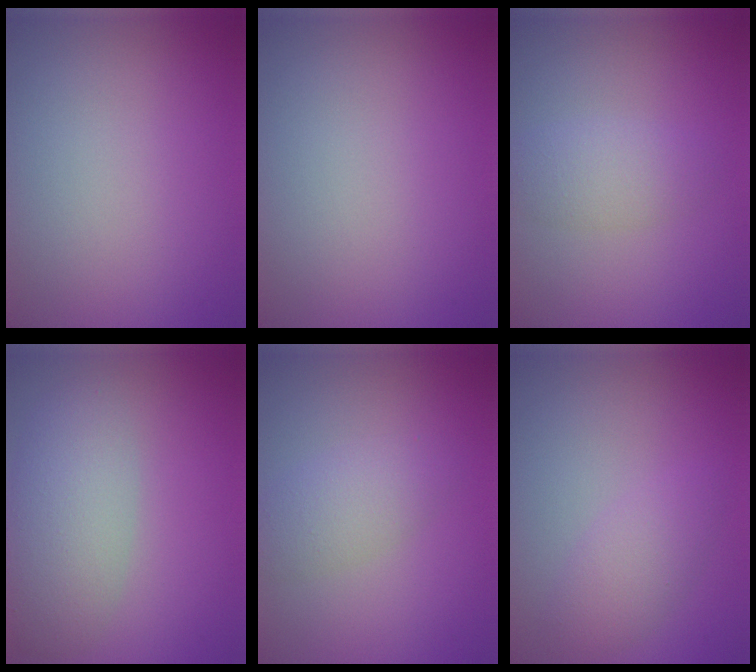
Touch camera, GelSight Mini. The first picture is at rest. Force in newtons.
{"total": 0.0}
{"total": 2.5, "press": 2.5, "slide": 0.2}
{"total": 5.0, "press": 5.0, "slide": 0.2}
{"total": 2.6, "press": 2.6, "slide": 0.0}
{"total": 2.5, "press": 2.5, "slide": 0.1}